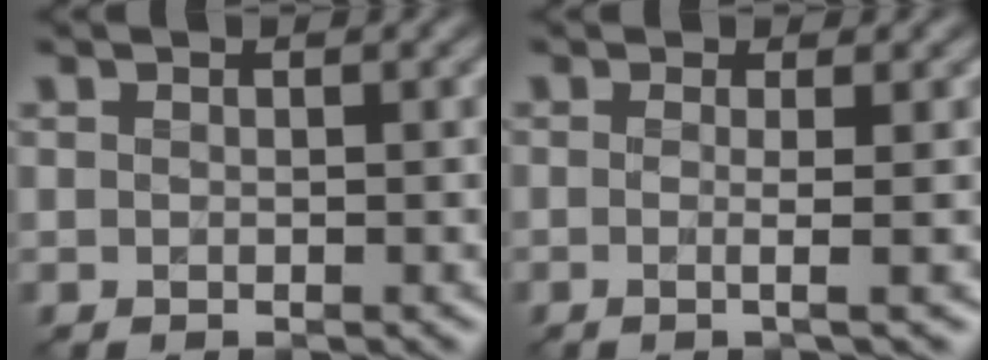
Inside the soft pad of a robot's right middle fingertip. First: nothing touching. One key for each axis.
{"total": 2.6, "fx": 0.0, "fy": 0.8, "fz": 2.4, "tx": -0.033, "ty": 0.001, "tz": -0.025}